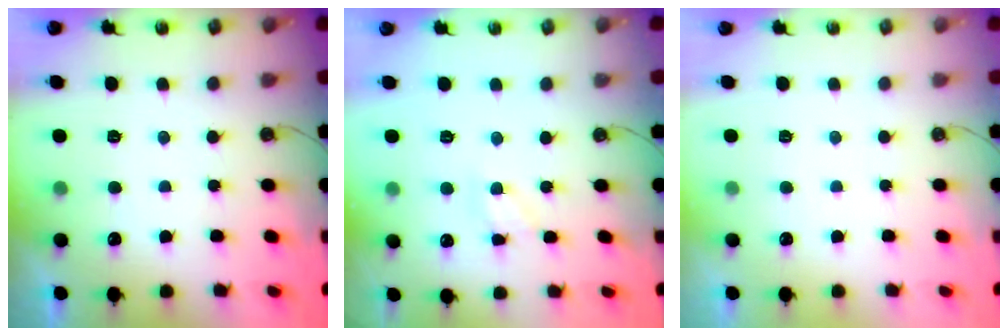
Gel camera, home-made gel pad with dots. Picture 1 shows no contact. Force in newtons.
{"total": 6.3, "press": 6.3, "slide": 0.4}
{"total": 0.0}